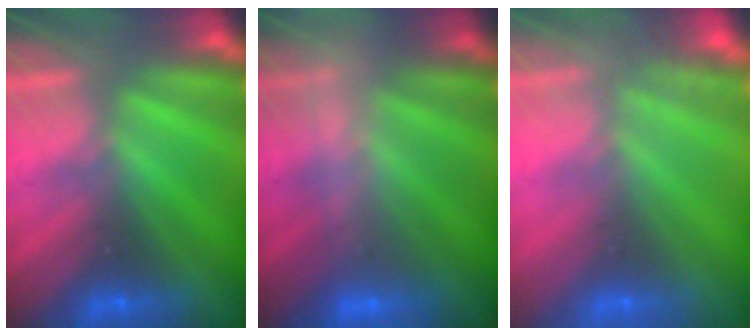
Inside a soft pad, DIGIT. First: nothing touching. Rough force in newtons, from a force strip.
{"total": 2.4}
{"total": 9.6}